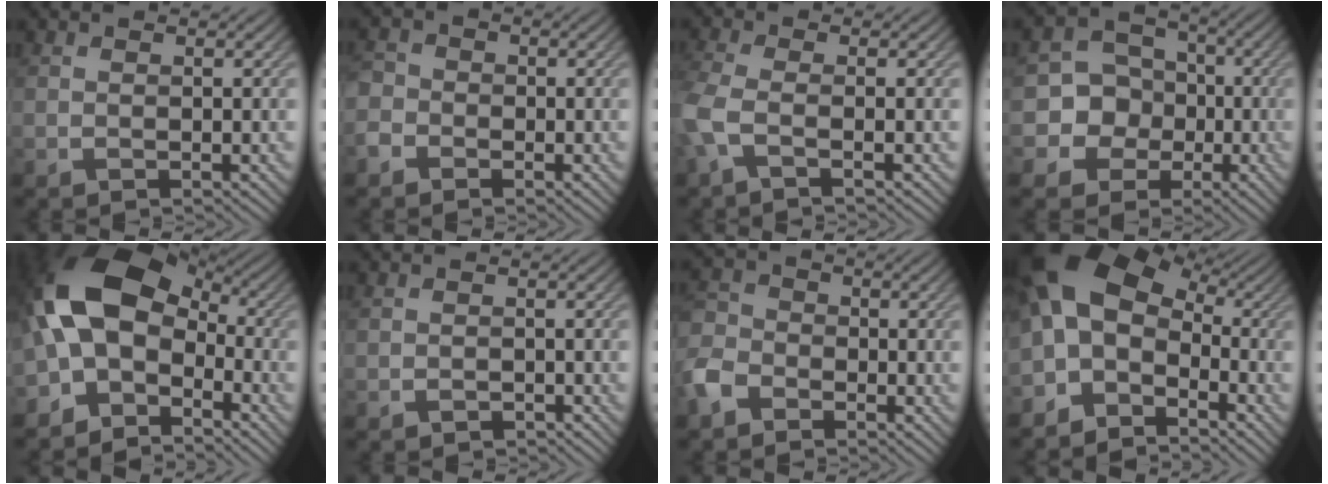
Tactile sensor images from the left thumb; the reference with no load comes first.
{"total": 2.8, "force": [-1.8, 2.1, 0.5], "torque": [-0.021, 0.001, -0.046]}
{"total": 3.9, "force": [-1.7, 1.2, 3.3], "torque": [-0.087, -0.005, -0.051]}
{"total": 7.1, "force": [-1.7, 6.7, 1.9], "torque": [-0.036, 0.001, -0.063]}
{"total": 13.8, "force": [-2.3, 8.8, 10.3], "torque": [-0.198, 0.006, -0.063]}
{"total": 0.9, "force": [-0.7, 0.5, 0.2], "torque": [-0.002, -0.002, -0.014]}
{"total": 5.3, "force": [-3.4, 3.5, 2.1], "torque": [-0.063, 0.004, -0.085]}
{"total": 10.4, "force": [-1.9, 7.0, 7.5], "torque": [-0.148, 0.004, -0.055]}